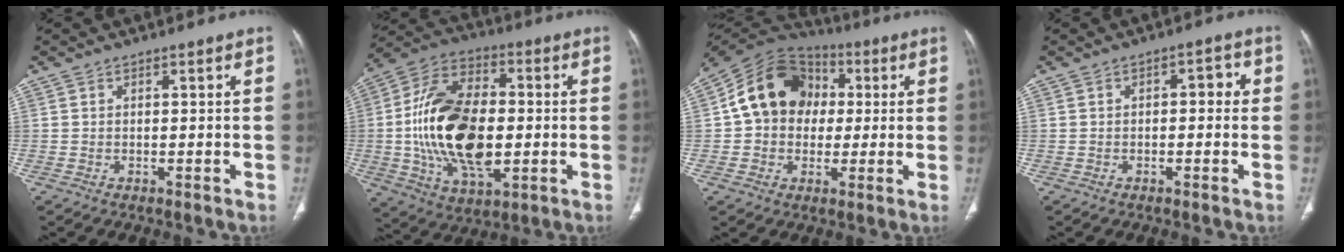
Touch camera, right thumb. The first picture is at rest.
{"total": 22.4, "force": [-1.2, 12.7, 18.4], "torque": [-0.335, 0.009, -0.015]}
{"total": 15.9, "force": [2.0, 12.9, 9.0], "torque": [-0.125, 0.027, 0.024]}
{"total": 3.3, "force": [0.2, 1.8, 2.7], "torque": [-0.018, 0.015, -0.007]}